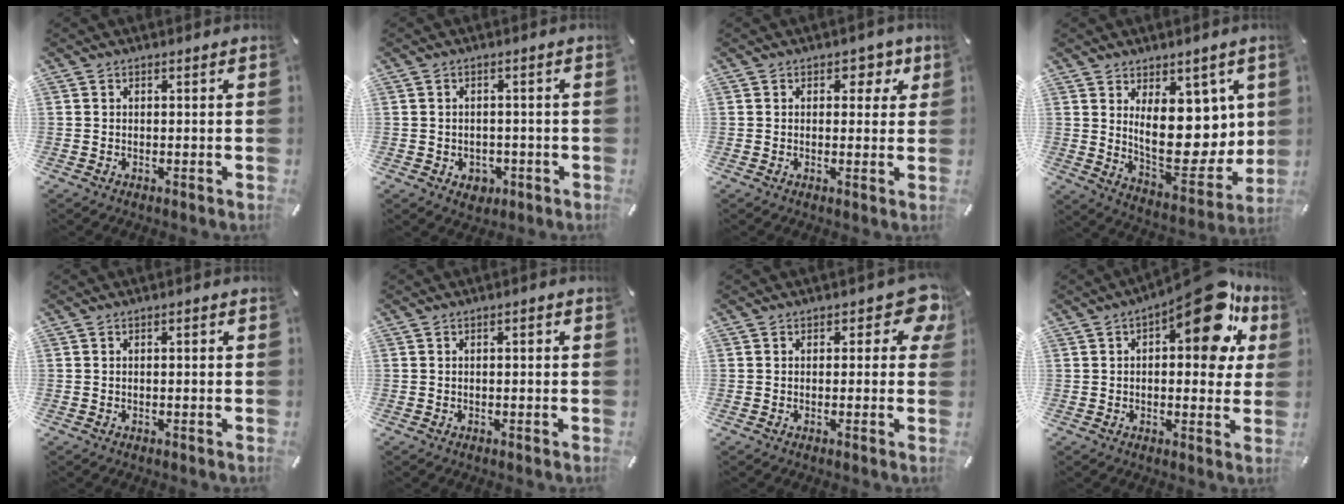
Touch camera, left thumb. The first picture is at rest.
{"total": 3.5, "force": [-1.1, 3.0, 1.4], "torque": [-0.016, 0.001, -0.020]}
{"total": 4.5, "force": [1.9, 3.2, 2.5], "torque": [-0.009, -0.008, 0.023]}
{"total": 16.4, "force": [5.0, 10.4, 11.8], "torque": [-0.154, -0.067, 0.094]}
{"total": 0.8, "force": [-0.2, 0.2, 0.7], "torque": [-0.014, 0.000, -0.003]}
{"total": 1.0, "force": [-0.2, 0.3, 1.0], "torque": [-0.018, 0.002, -0.004]}
{"total": 6.7, "force": [2.8, 3.6, 4.9], "torque": [-0.051, -0.010, 0.042]}
{"total": 17.3, "force": [8.2, 7.1, 13.5], "torque": [-0.171, -0.050, 0.127]}